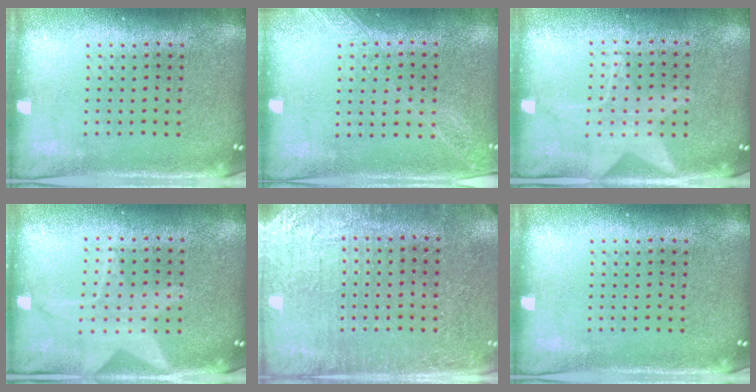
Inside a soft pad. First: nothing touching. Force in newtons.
{"total": 1.2, "press": 1.2, "slide": 0.2}
{"total": 1.0, "press": 0.9, "slide": 0.4}
{"total": 1.4, "press": 1.3, "slide": 0.3}
{"total": 2.8, "press": 2.8, "slide": 0.4}
{"total": 0.0}